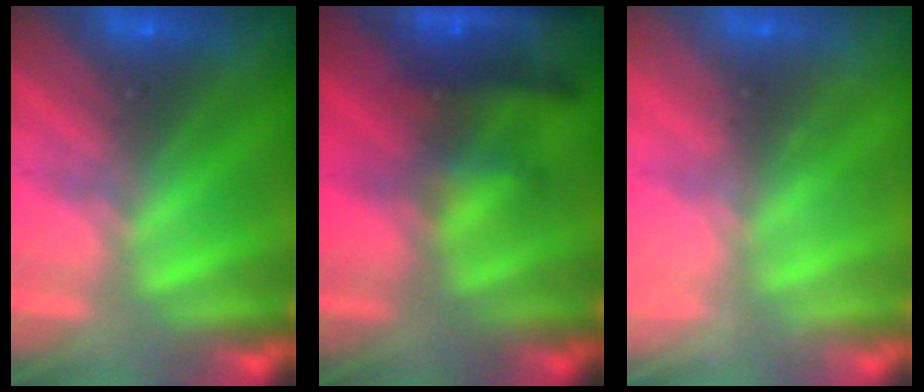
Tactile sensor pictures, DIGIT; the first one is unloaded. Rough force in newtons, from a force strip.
{"total": 9.5}
{"total": 2.0}